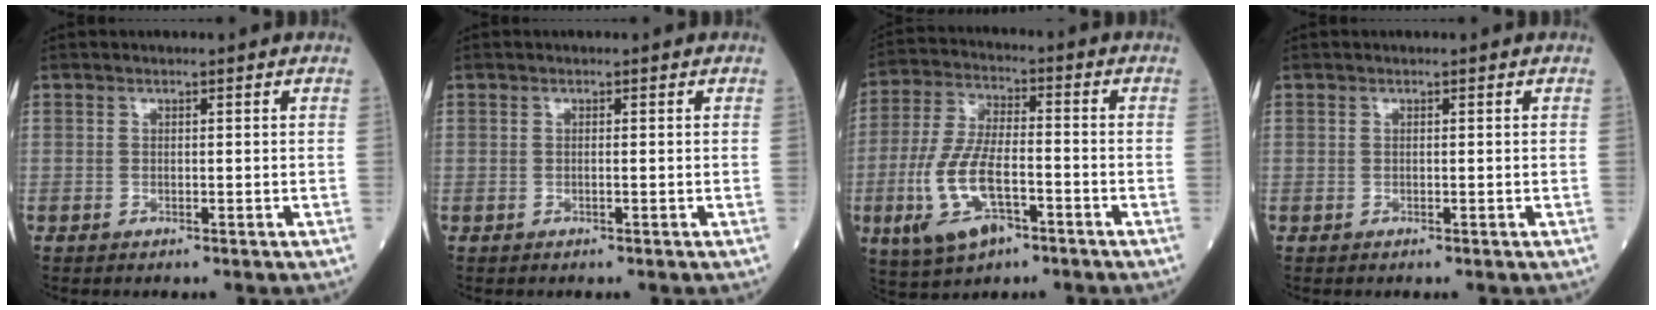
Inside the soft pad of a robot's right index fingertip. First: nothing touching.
{"total": 0.0}
{"total": 11.8, "force": [-4.5, 4.5, 9.9], "torque": [-0.222, -0.005, -0.080]}
{"total": 0.0}